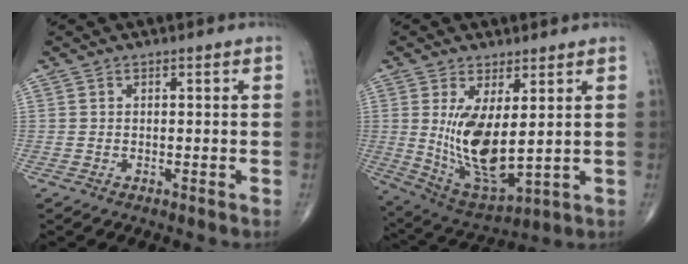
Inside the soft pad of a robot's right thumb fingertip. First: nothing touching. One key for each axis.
{"total": 13.4, "fx": 1.7, "fy": 5.7, "fz": 12.1, "tx": -0.219, "ty": -0.032, "tz": 0.055}